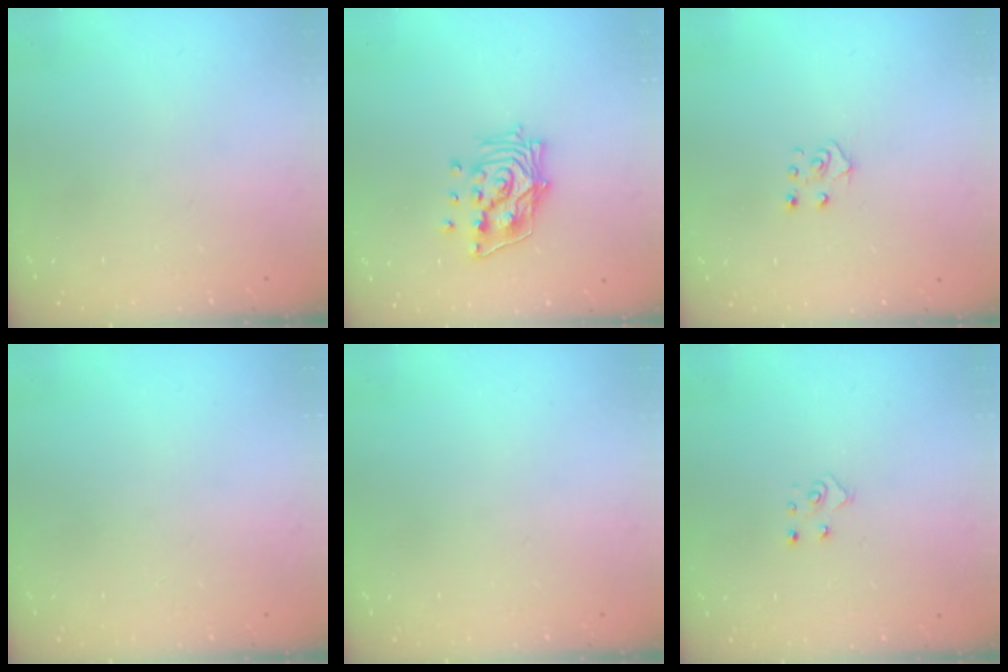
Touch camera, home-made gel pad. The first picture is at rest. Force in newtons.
{"total": 13.5, "press": 13.5, "slide": 1.6}
{"total": 4.8, "press": 4.8, "slide": 0.4}
{"total": 0.0}
{"total": 0.0}
{"total": 4.7, "press": 4.7, "slide": 0.4}